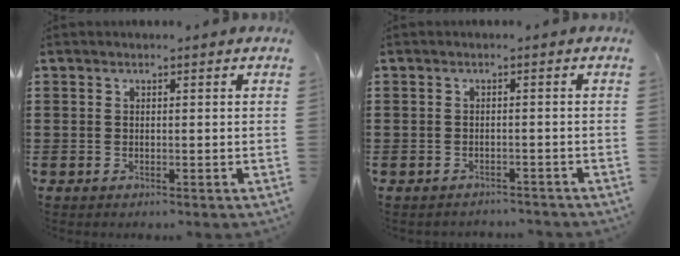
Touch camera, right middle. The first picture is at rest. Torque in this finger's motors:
{"motor_torque": [-0.27, -0.04, -0.13, -0.03]}